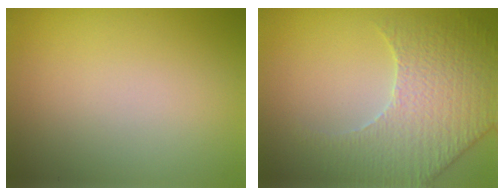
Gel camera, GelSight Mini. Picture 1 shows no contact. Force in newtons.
{"total": 4.7, "press": 4.6, "slide": 1.2}